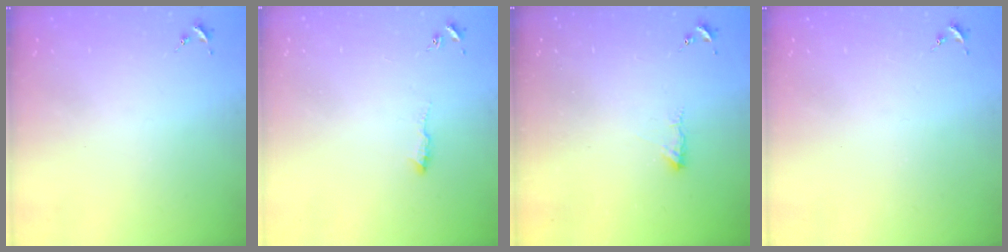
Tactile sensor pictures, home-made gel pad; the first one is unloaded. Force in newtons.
{"total": 5.8, "press": 5.8, "slide": 0.5}
{"total": 5.0, "press": 4.9, "slide": 0.7}
{"total": 0.0}